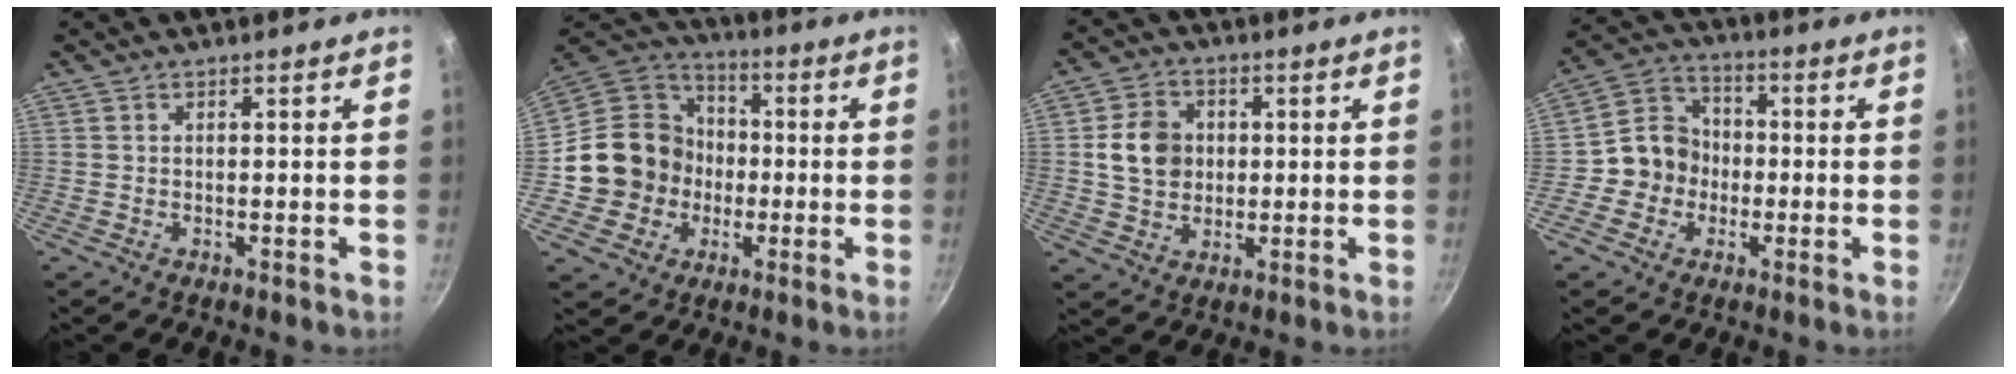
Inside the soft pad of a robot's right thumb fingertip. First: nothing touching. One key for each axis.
{"total": 15.4, "fx": -2.2, "fy": 14.3, "fz": 5.1, "tx": -0.052, "ty": 0.040, "tz": -0.043}
{"total": 8.9, "fx": 1.0, "fy": 7.4, "fz": 4.8, "tx": -0.061, "ty": 0.009, "tz": 0.013}
{"total": 9.0, "fx": -2.0, "fy": 8.2, "fz": 3.1, "tx": -0.010, "ty": 0.030, "tz": -0.055}